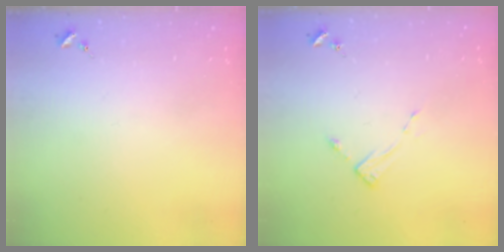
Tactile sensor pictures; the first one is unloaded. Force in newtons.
{"total": 2.6, "press": 2.6, "slide": 0.3}